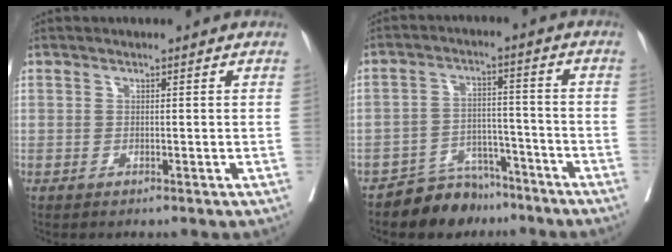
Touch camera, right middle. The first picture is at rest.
{"total": 6.8, "force": [-5.9, 3.3, 0.5], "torque": [-0.001, 0.017, -0.098]}